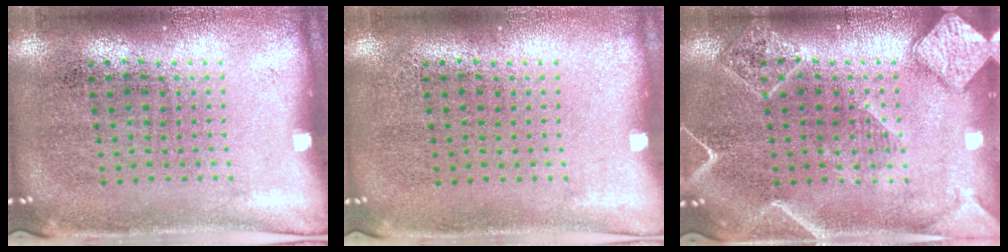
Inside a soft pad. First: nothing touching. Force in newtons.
{"total": 0.0}
{"total": 2.1, "press": 2.1, "slide": 0.2}